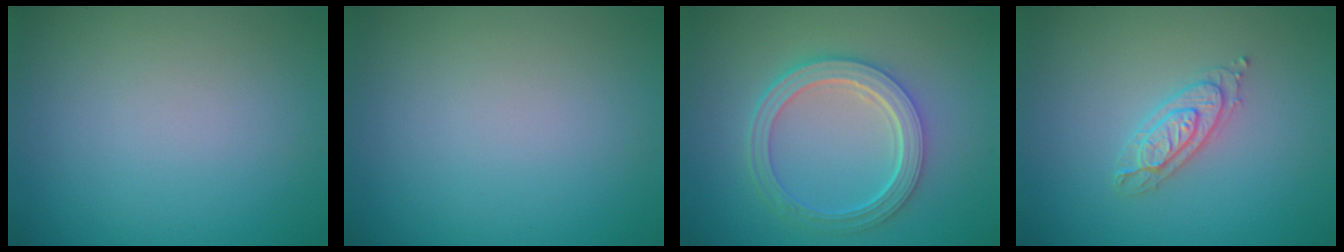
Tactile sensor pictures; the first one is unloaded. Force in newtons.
{"total": 0.0}
{"total": 5.1, "press": 3.9, "slide": 3.3}
{"total": 2.3, "press": 2.3, "slide": 0.4}